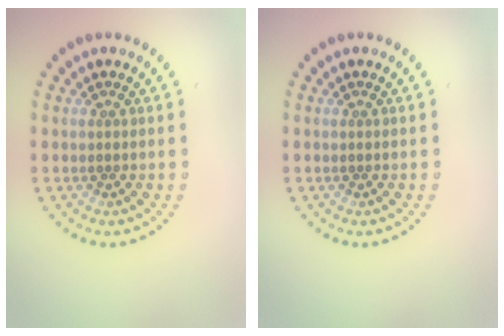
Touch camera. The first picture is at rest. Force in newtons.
{"total": 0.0}